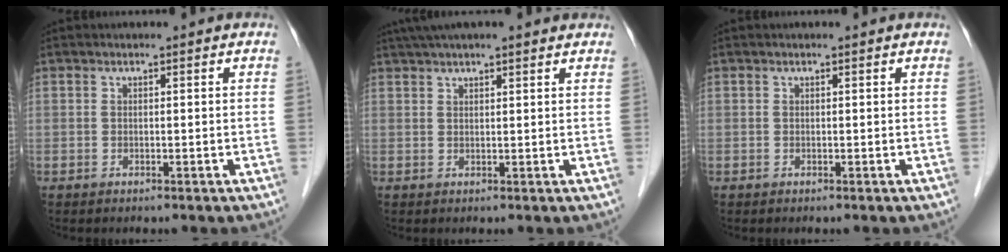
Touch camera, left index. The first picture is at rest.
{"total": 9.7, "force": [8.1, 1.2, 5.2], "torque": [-0.085, 0.046, 0.113]}
{"total": 0.0}